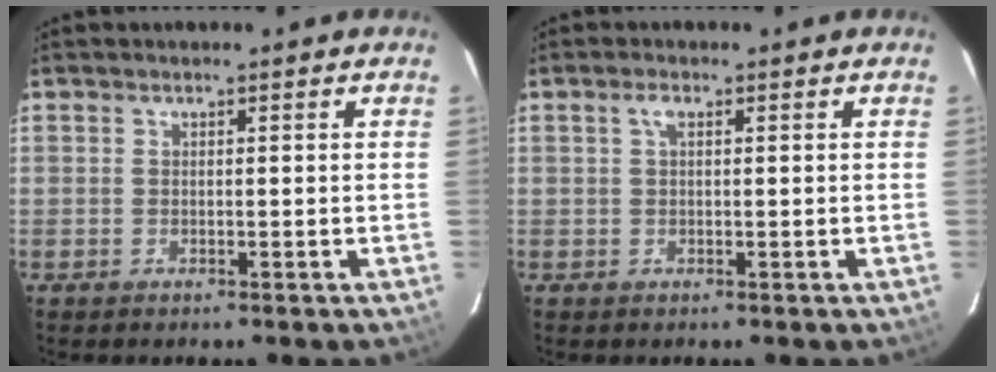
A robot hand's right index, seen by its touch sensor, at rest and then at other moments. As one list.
[{"total": 1.4, "force": [0.6, 0.5, 1.2], "torque": [-0.024, 0.005, 0.009]}]